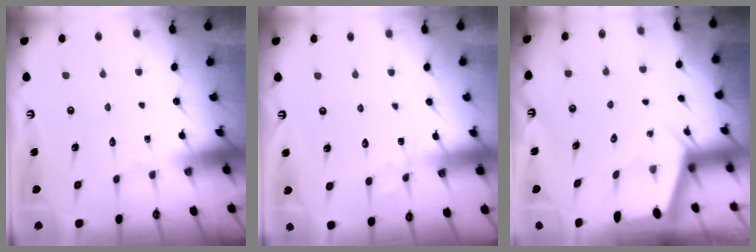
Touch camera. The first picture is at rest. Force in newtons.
{"total": 2.7, "press": 2.7, "slide": 0.3}
{"total": 2.0, "press": 1.9, "slide": 0.3}